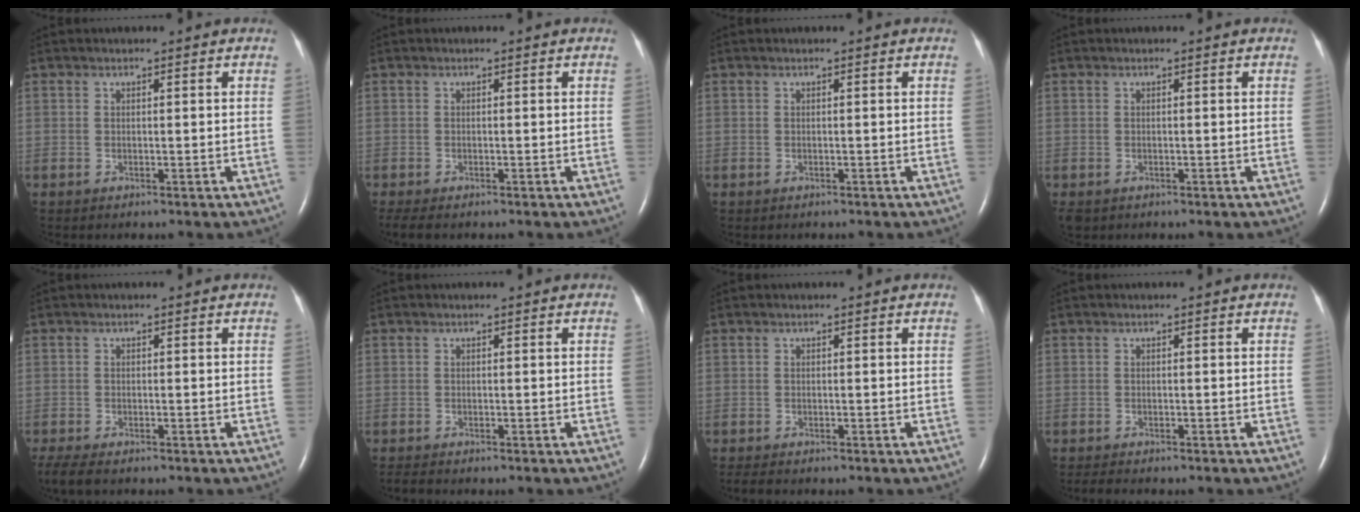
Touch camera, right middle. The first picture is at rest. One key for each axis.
{"total": 3.1, "fx": -2.3, "fy": 1.0, "fz": 1.7, "tx": -0.035, "ty": -0.012, "tz": -0.034}
{"total": 0.0}
{"total": 1.8, "fx": -1.2, "fy": 1.2, "fz": 0.7, "tx": -0.017, "ty": -0.003, "tz": -0.015}
{"total": 4.8, "fx": -3.8, "fy": 1.3, "fz": 2.6, "tx": -0.057, "ty": -0.017, "tz": -0.063}
{"total": 1.0, "fx": -1.0, "fy": 0.0, "fz": 0.3, "tx": -0.013, "ty": -0.006, "tz": -0.018}
{"total": 1.6, "fx": -1.4, "fy": 0.3, "fz": 0.7, "tx": -0.019, "ty": -0.006, "tz": -0.019}
{"total": 1.9, "fx": -1.7, "fy": 0.3, "fz": 0.8, "tx": -0.019, "ty": -0.007, "tz": -0.023}